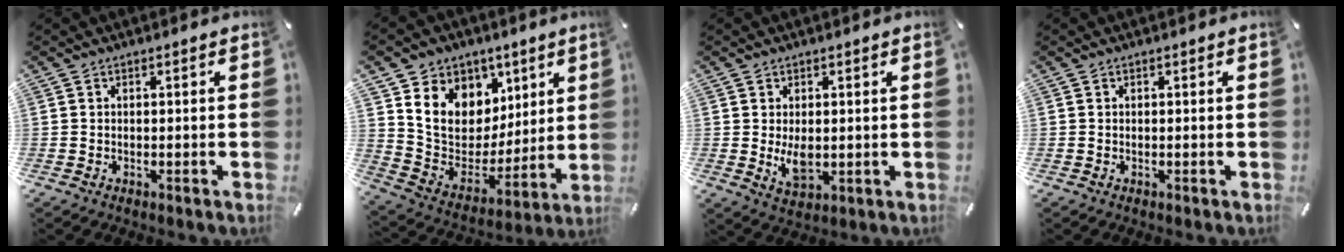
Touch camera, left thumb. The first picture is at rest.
{"total": 13.3, "force": [5.7, 11.4, 3.7], "torque": [-0.064, -0.044, 0.115]}
{"total": 5.5, "force": [0.1, 3.6, 4.3], "torque": [-0.090, -0.005, 0.001]}
{"total": 0.0}